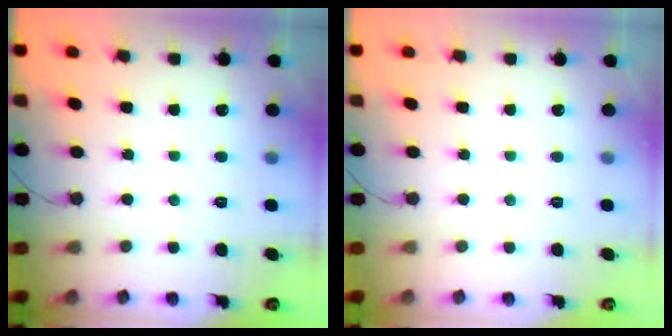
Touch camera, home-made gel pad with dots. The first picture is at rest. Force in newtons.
{"total": 0.0}